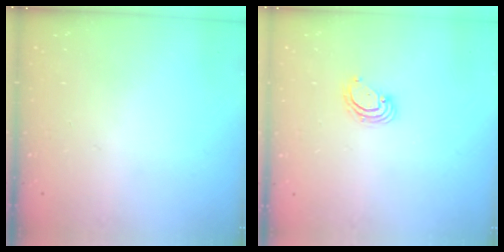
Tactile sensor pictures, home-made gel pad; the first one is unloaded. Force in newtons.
{"total": 3.4, "press": 3.4, "slide": 0.2}